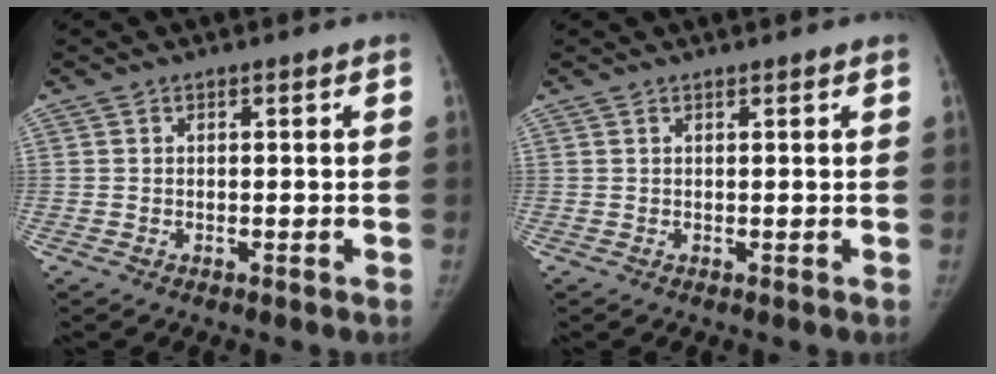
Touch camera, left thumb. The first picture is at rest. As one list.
[{"total": 0.7, "force": [0.7, 0.1, 0.3], "torque": [-0.001, 0.004, 0.011]}]